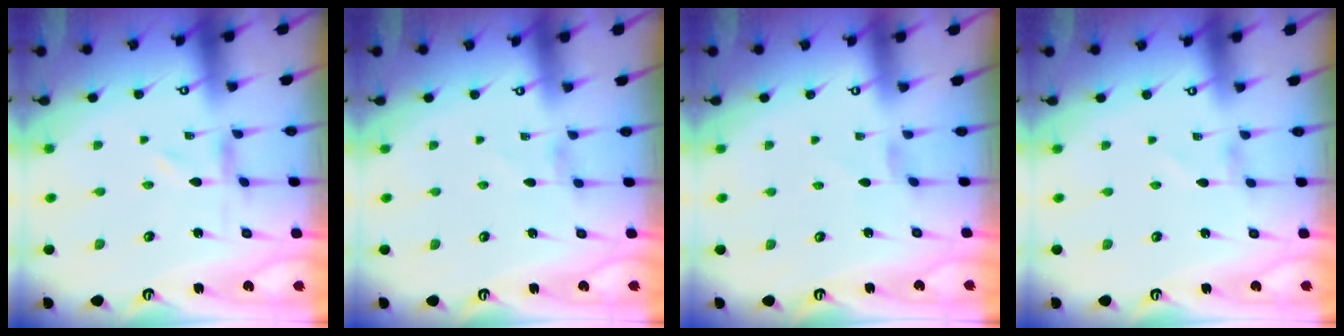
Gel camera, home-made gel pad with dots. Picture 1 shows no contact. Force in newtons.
{"total": 1.3, "press": 1.2, "slide": 0.3}
{"total": 0.7, "press": 0.6, "slide": 0.3}
{"total": 0.8, "press": 0.8, "slide": 0.1}